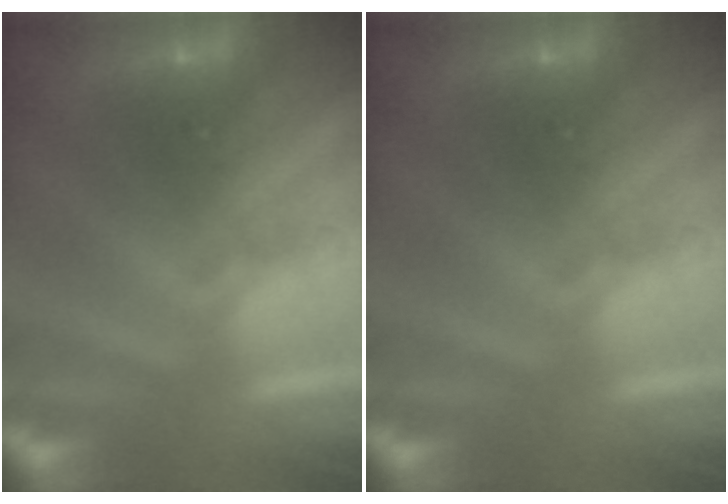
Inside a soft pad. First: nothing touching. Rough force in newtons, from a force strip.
{"total": 0.0}